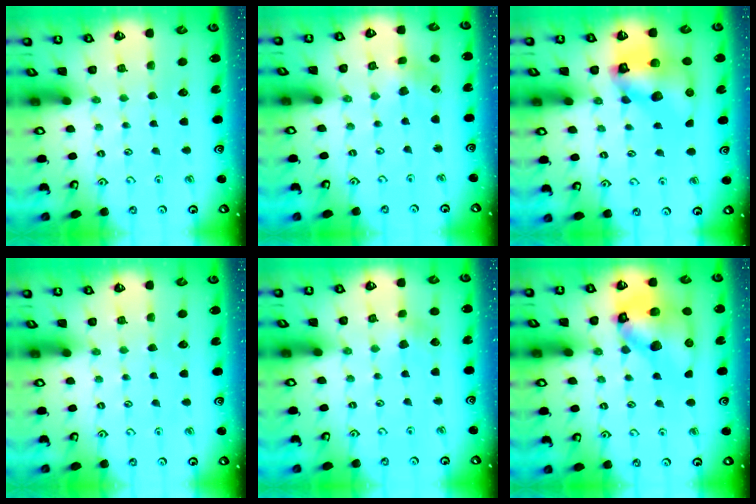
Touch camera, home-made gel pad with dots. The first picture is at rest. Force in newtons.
{"total": 2.3, "press": 2.3, "slide": 0.5}
{"total": 12.5, "press": 12.4, "slide": 1.9}
{"total": 0.0}
{"total": 2.4, "press": 2.3, "slide": 0.4}
{"total": 17.1, "press": 16.9, "slide": 2.5}